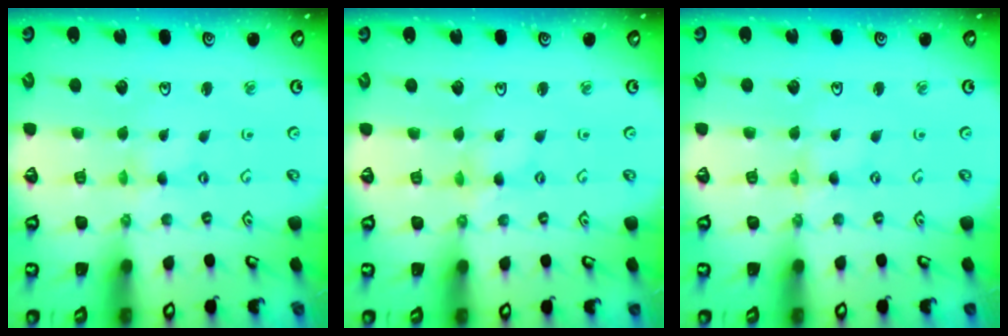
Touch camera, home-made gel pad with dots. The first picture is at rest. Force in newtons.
{"total": 1.2, "press": 1.2, "slide": 0.3}
{"total": 0.0}